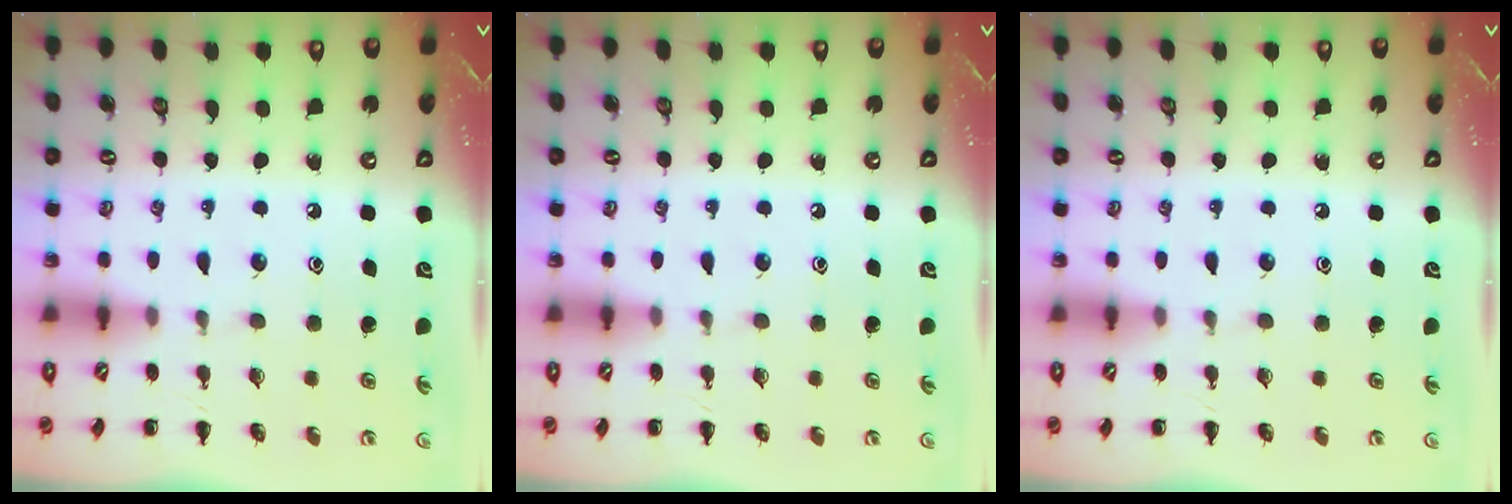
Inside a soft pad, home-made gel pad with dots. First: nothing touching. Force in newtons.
{"total": 0.0}
{"total": 0.0}